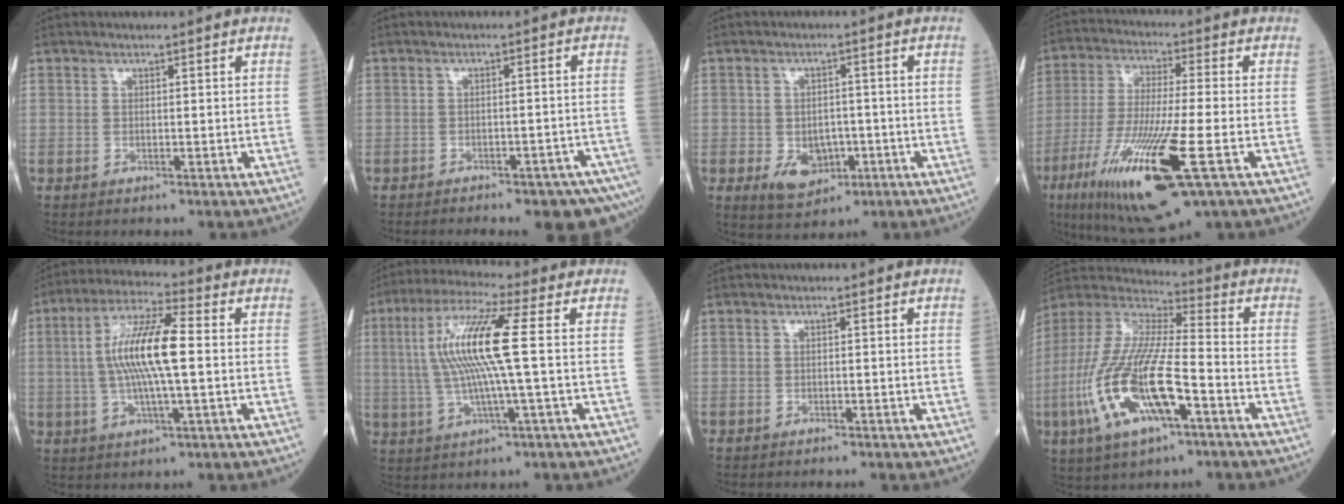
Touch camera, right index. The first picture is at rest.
{"total": 11.5, "force": [-8.9, 3.0, 6.6], "torque": [-0.054, 0.010, -0.105]}
{"total": 6.1, "force": [-2.0, 4.1, 3.9], "torque": [-0.059, 0.002, -0.021]}
{"total": 18.8, "force": [-7.7, 2.1, 17.0], "torque": [-0.355, -0.045, -0.134]}
{"total": 12.0, "force": [0.4, 1.7, 11.8], "torque": [-0.233, 0.012, 0.005]}
{"total": 12.4, "force": [1.3, 0.0, 12.3], "torque": [-0.257, 0.015, 0.021]}
{"total": 0.0}
{"total": 18.7, "force": [-6.6, 4.7, 16.9], "torque": [-0.371, -0.018, -0.122]}